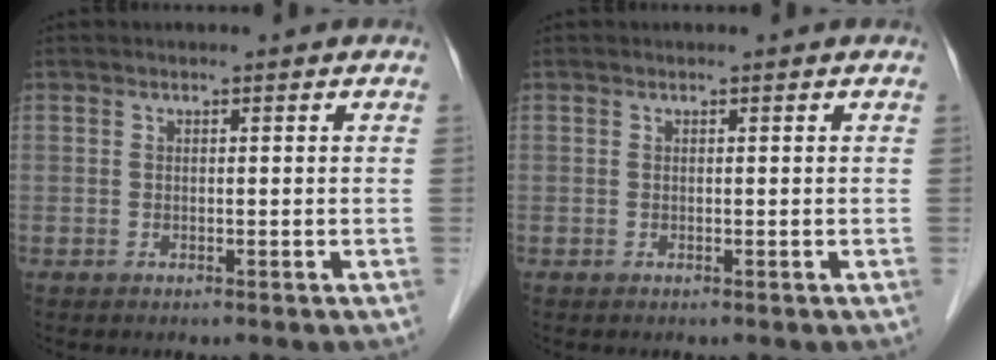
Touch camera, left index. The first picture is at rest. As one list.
[{"total": 0.0}]